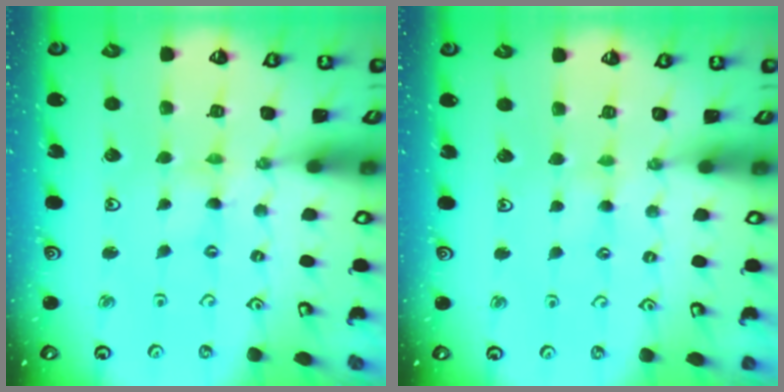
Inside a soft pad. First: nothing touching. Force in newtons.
{"total": 2.1, "press": 2.1, "slide": 0.4}